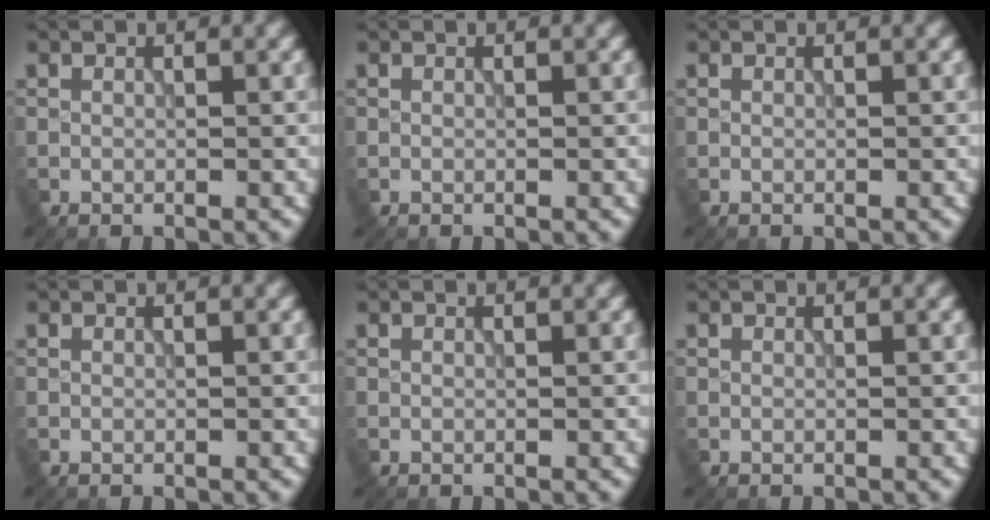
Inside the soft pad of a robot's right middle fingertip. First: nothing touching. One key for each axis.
{"total": 0.0}
{"total": 0.0}
{"total": 0.0}
{"total": 0.0}
{"total": 0.0}